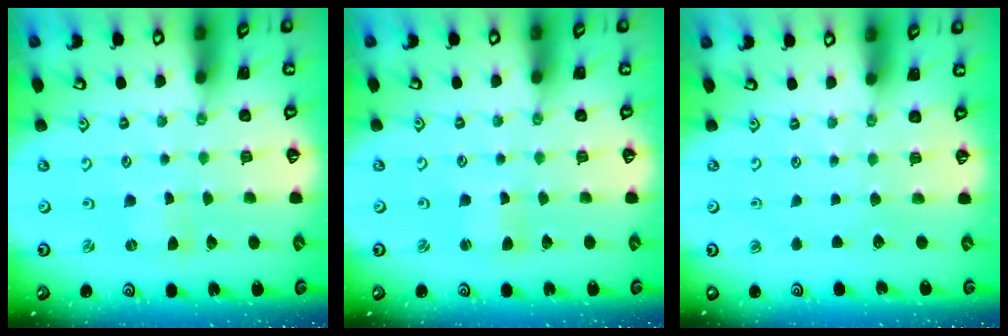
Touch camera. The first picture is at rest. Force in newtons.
{"total": 1.4, "press": 1.4, "slide": 0.3}
{"total": 0.0}